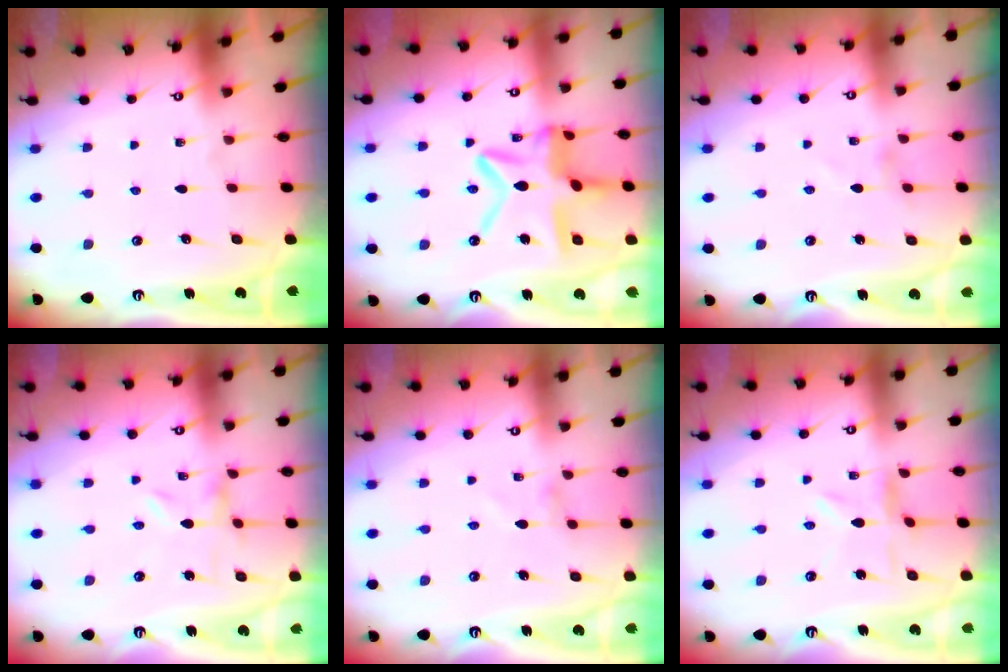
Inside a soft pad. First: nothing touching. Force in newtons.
{"total": 15.6, "press": 15.5, "slide": 1.4}
{"total": 0.6, "press": 0.5, "slide": 0.3}
{"total": 0.0}
{"total": 0.0}
{"total": 1.4, "press": 1.4, "slide": 0.3}